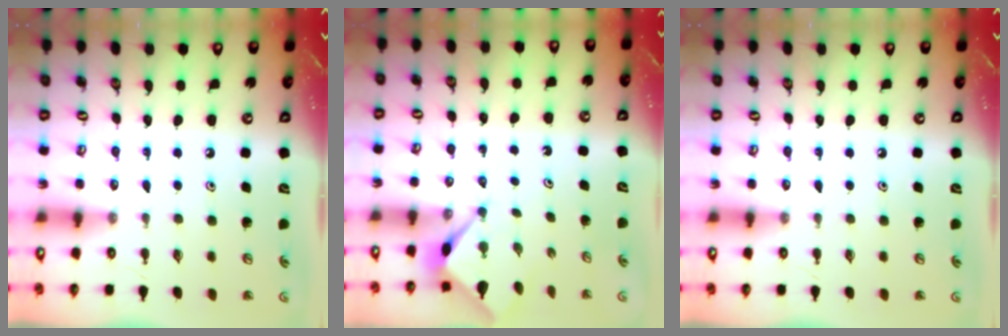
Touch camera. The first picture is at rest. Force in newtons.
{"total": 3.1, "press": 3.1, "slide": 0.3}
{"total": 0.0}